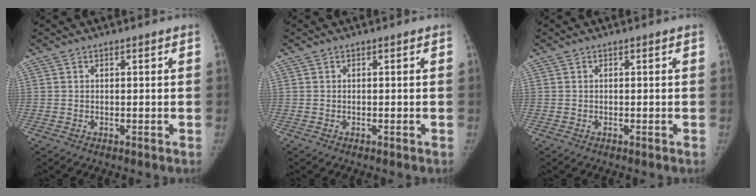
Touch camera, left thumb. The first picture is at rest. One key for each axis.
{"total": 0.0}
{"total": 0.0}